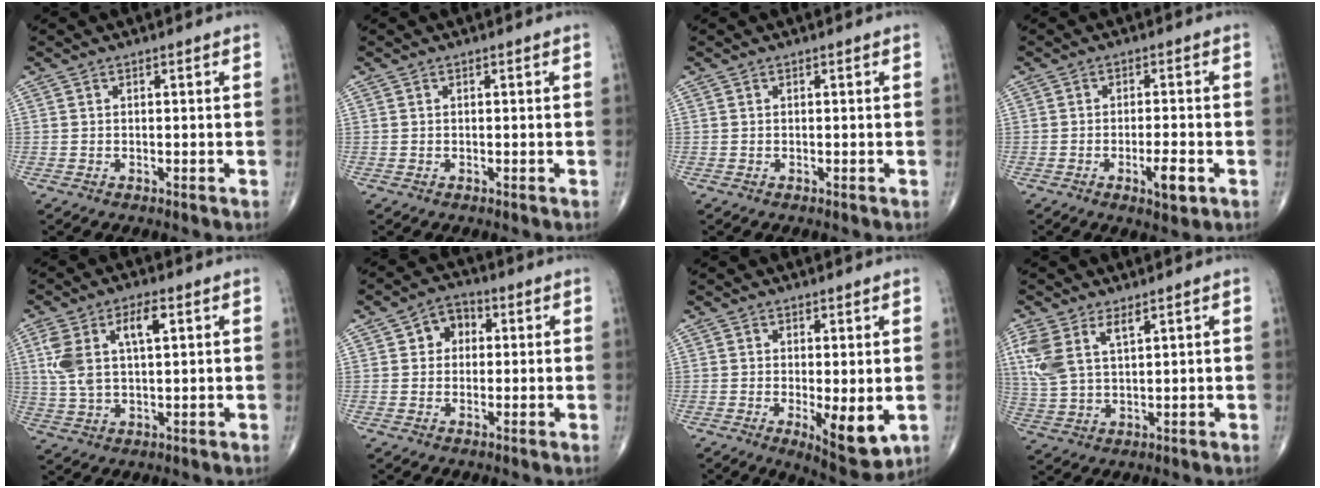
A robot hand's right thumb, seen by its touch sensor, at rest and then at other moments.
{"total": 0.0}
{"total": 0.0}
{"total": 4.8, "force": [-2.0, 1.4, 4.2], "torque": [-0.064, 0.002, -0.028]}
{"total": 10.3, "force": [3.2, 4.7, 8.6], "torque": [-0.178, 0.008, 0.065]}
{"total": 5.4, "force": [1.1, 4.4, 2.9], "torque": [-0.016, 0.009, 0.010]}
{"total": 8.0, "force": [-1.5, 2.8, 7.4], "torque": [-0.102, -0.024, -0.015]}
{"total": 8.9, "force": [4.3, 4.2, 6.6], "torque": [-0.154, -0.003, 0.094]}